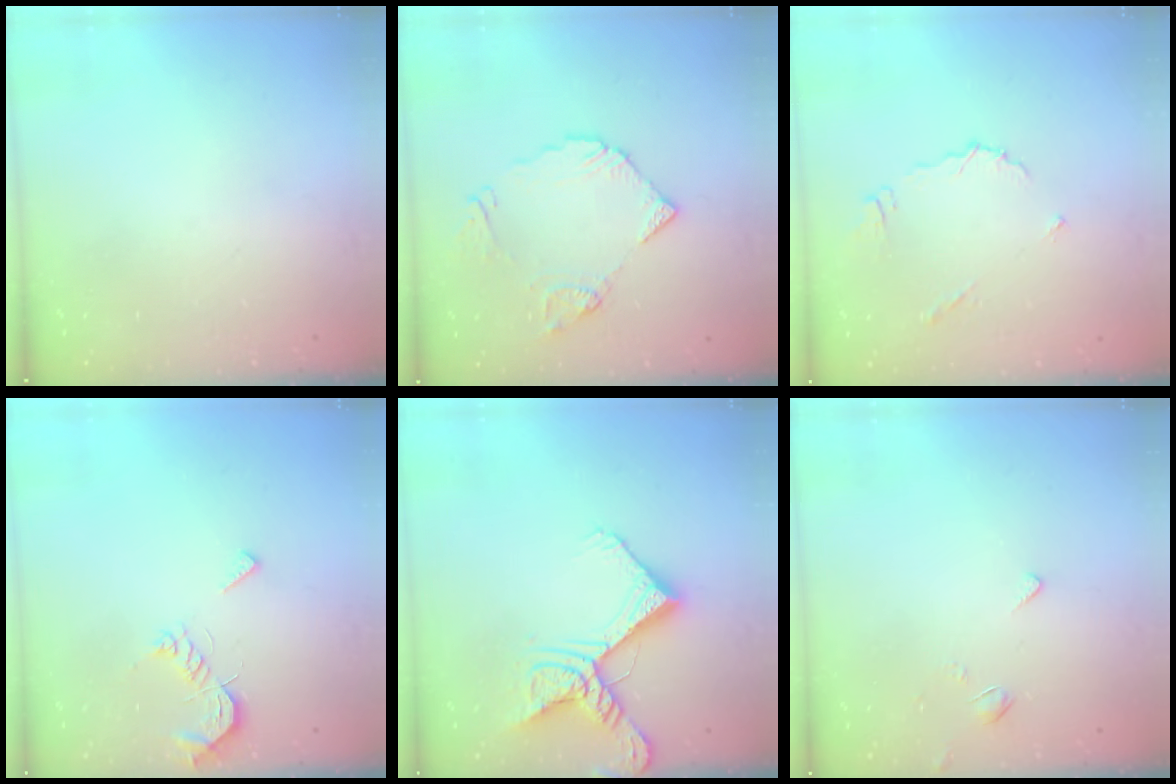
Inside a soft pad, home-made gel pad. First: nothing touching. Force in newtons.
{"total": 11.2, "press": 11.2, "slide": 1.3}
{"total": 6.0, "press": 6.0, "slide": 0.4}
{"total": 8.0, "press": 8.0, "slide": 0.3}
{"total": 15.1, "press": 15.0, "slide": 1.7}
{"total": 2.5, "press": 2.5, "slide": 0.5}